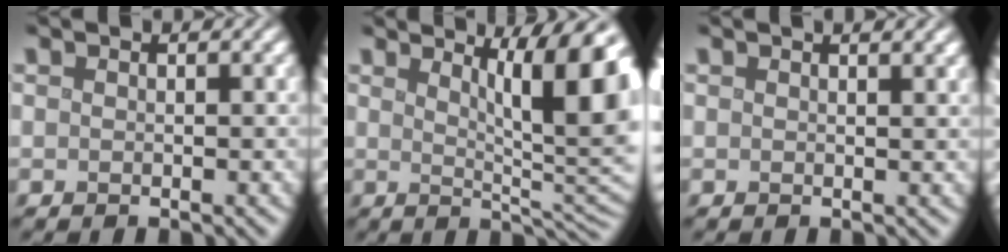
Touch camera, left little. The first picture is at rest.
{"total": 10.5, "force": [3.7, 2.7, 9.4], "torque": [-0.092, 0.007, 0.050]}
{"total": 1.9, "force": [1.3, 0.5, 1.2], "torque": [-0.006, 0.005, 0.014]}